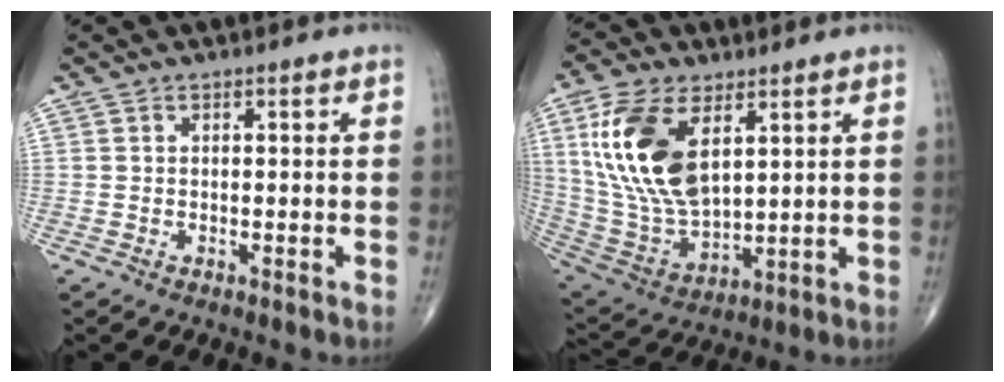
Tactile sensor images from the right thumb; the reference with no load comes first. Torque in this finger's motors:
{"motor_torque": [-0.76, 1.75, 1.80, 0.96, 0.52]}